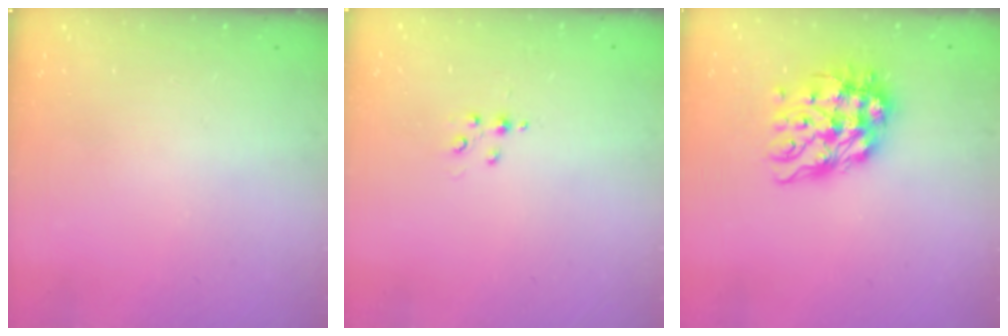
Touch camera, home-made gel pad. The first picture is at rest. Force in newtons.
{"total": 2.8, "press": 2.8, "slide": 0.4}
{"total": 12.6, "press": 12.5, "slide": 1.3}